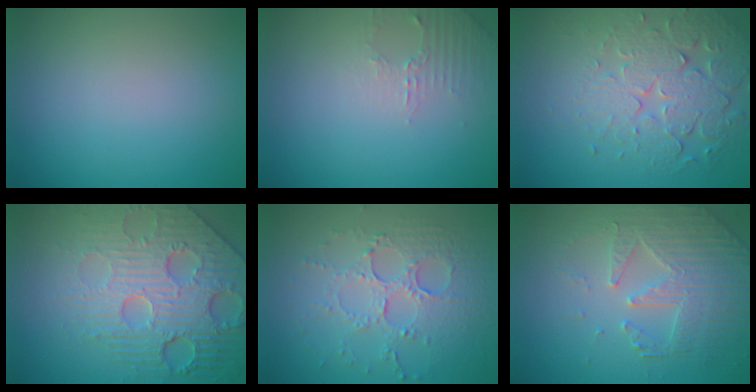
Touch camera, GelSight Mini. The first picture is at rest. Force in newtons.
{"total": 1.8, "press": 1.7, "slide": 0.5}
{"total": 5.9, "press": 4.8, "slide": 3.4}
{"total": 7.7, "press": 5.9, "slide": 4.9}
{"total": 5.5, "press": 3.8, "slide": 4.0}
{"total": 4.3, "press": 4.1, "slide": 1.3}